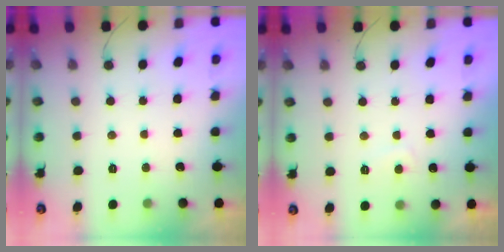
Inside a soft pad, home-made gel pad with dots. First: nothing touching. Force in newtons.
{"total": 1.6, "press": 1.4, "slide": 0.7}